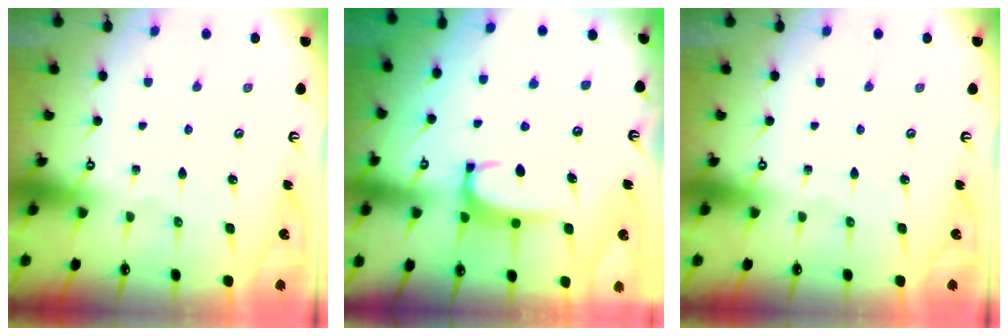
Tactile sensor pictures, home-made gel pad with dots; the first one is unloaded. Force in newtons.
{"total": 2.8, "press": 2.7, "slide": 0.4}
{"total": 0.0}